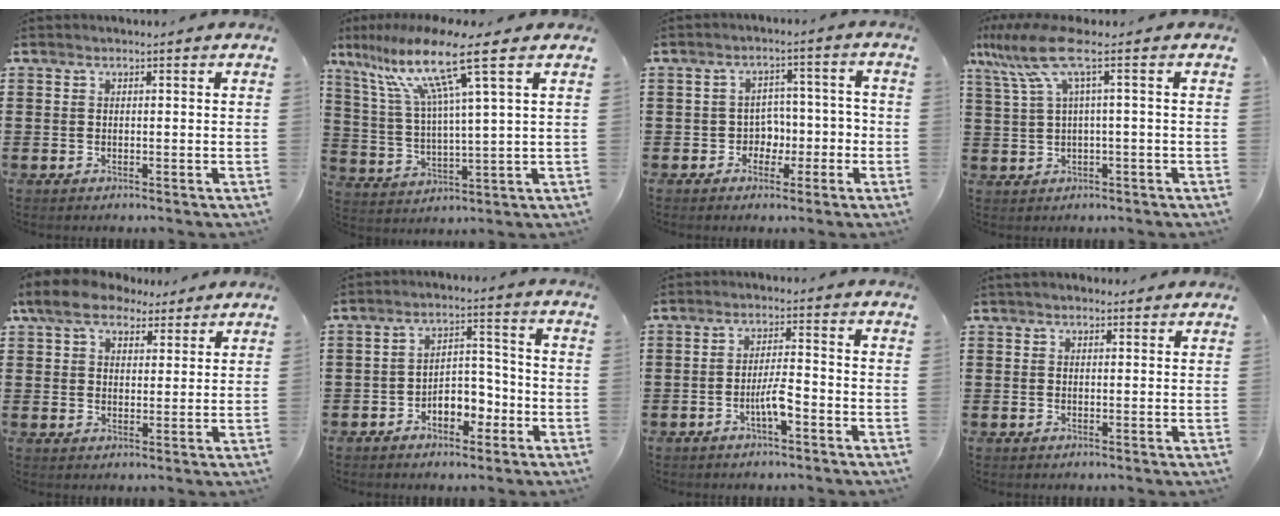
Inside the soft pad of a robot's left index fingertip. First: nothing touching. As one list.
[{"total": 13.2, "force": [7.7, 0.5, 10.7], "torque": [-0.241, -0.027, 0.118]}, {"total": 4.2, "force": [-1.6, 3.7, 1.2], "torque": [-0.040, 0.007, -0.036]}, {"total": 8.1, "force": [2.4, 1.2, 7.7], "torque": [-0.180, -0.017, 0.033]}, {"total": 7.1, "force": [5.3, 3.7, 3.1], "torque": [-0.074, 0.000, 0.097]}, {"total": 5.3, "force": [-3.0, 3.3, 2.8], "torque": [-0.045, 0.012, -0.061]}, {"total": 4.4, "force": [-2.1, 0.9, 3.8], "torque": [-0.080, 0.002, -0.043]}, {"total": 1.5, "force": [1.2, 0.8, 0.5], "torque": [-0.012, 0.006, 0.022]}]